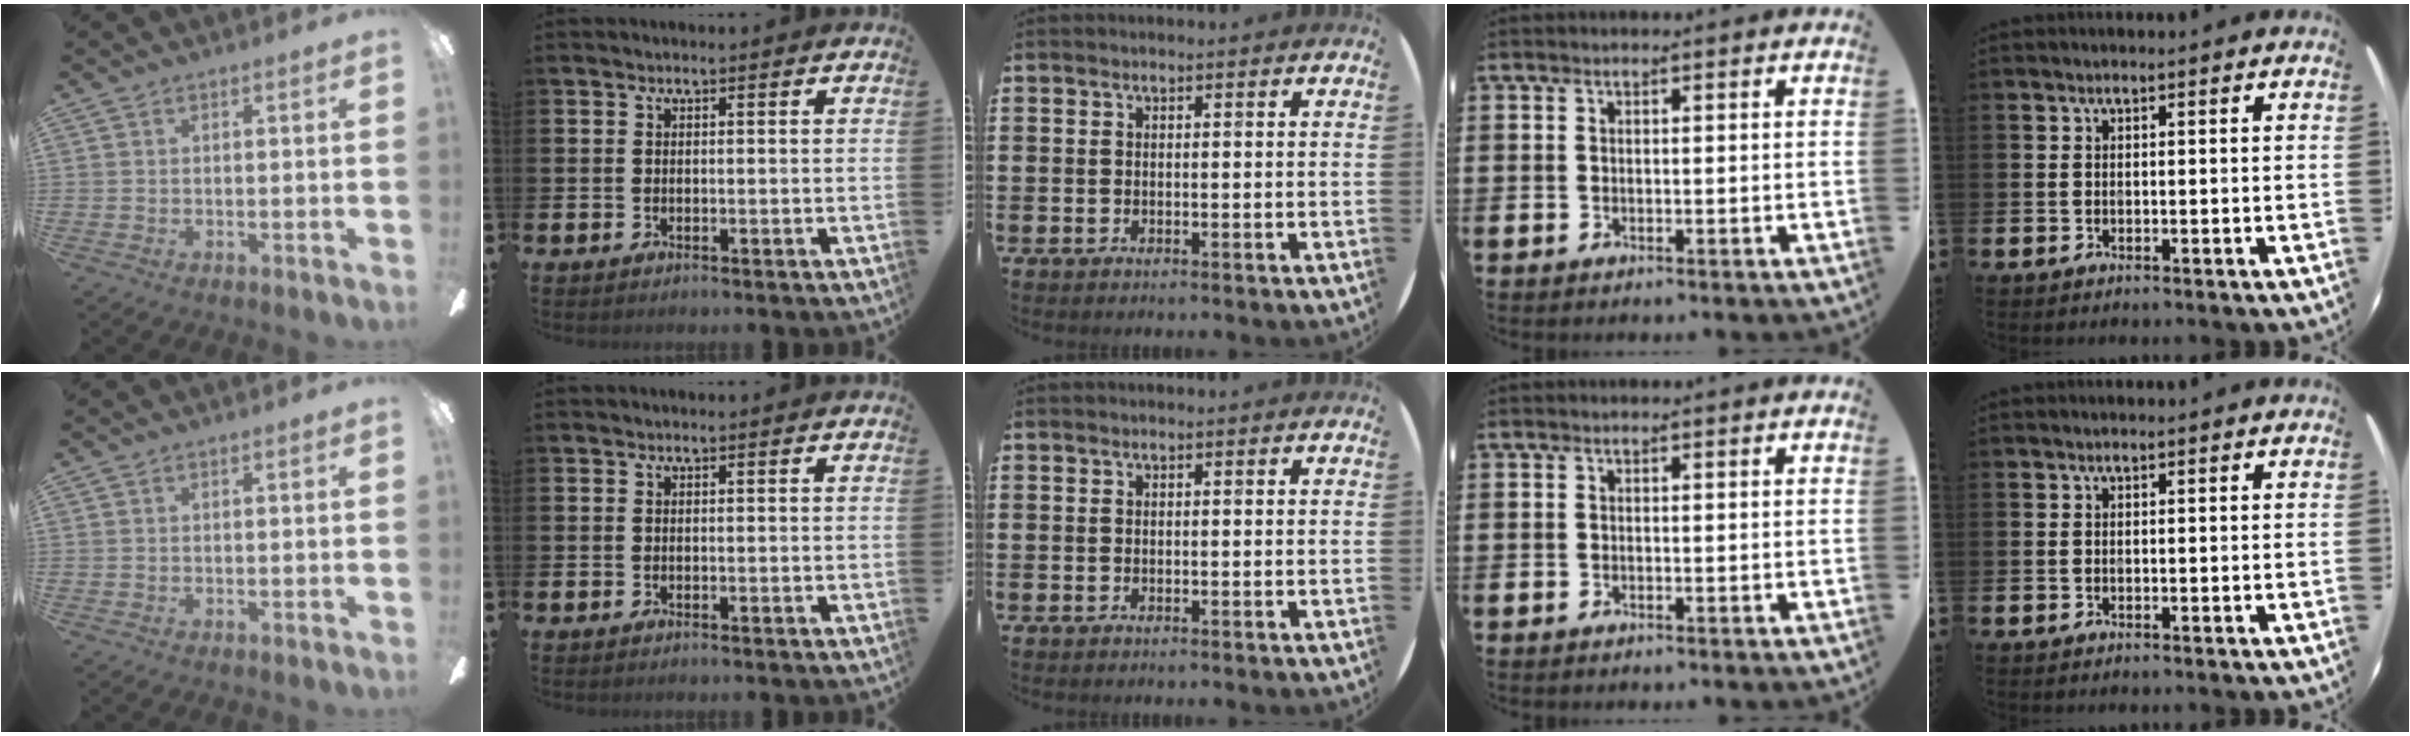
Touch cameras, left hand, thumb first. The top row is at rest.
{}